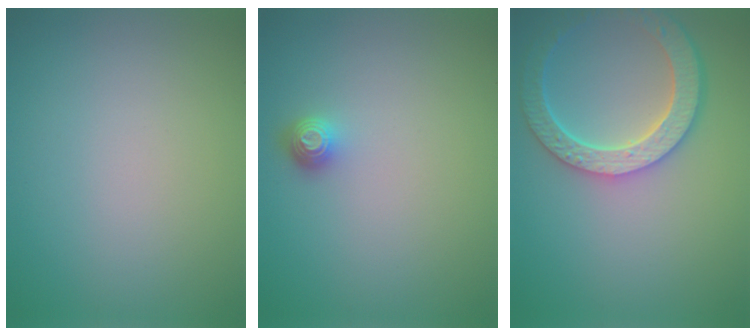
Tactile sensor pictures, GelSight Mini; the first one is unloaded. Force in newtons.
{"total": 1.4, "press": 1.1, "slide": 0.9}
{"total": 5.8, "press": 4.7, "slide": 3.4}